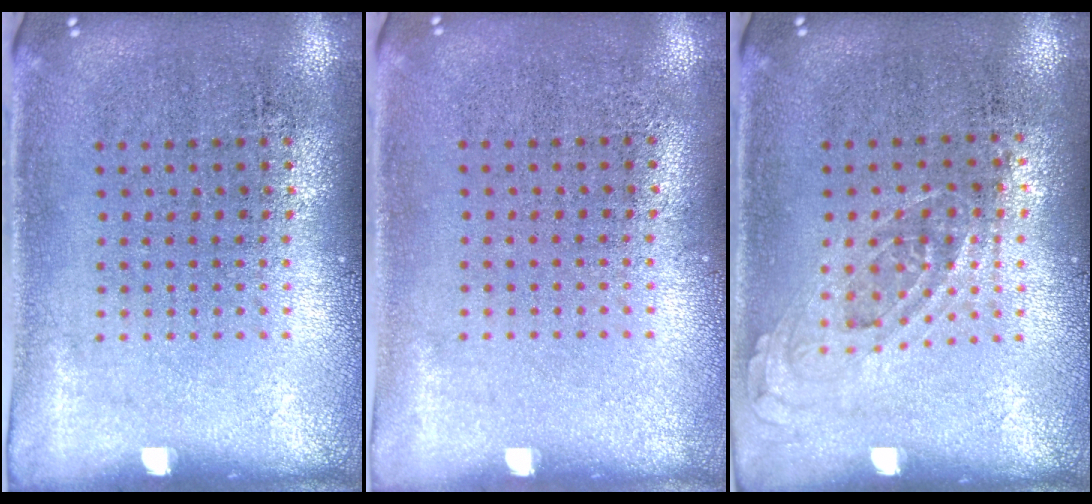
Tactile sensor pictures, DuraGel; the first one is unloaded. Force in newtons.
{"total": 0.0}
{"total": 0.8, "press": 0.7, "slide": 0.4}